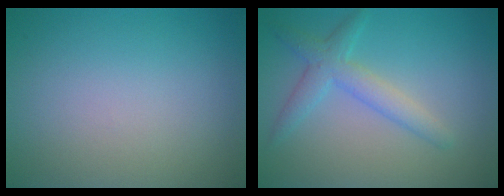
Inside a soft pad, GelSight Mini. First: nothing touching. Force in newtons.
{"total": 2.9, "press": 2.9, "slide": 0.1}